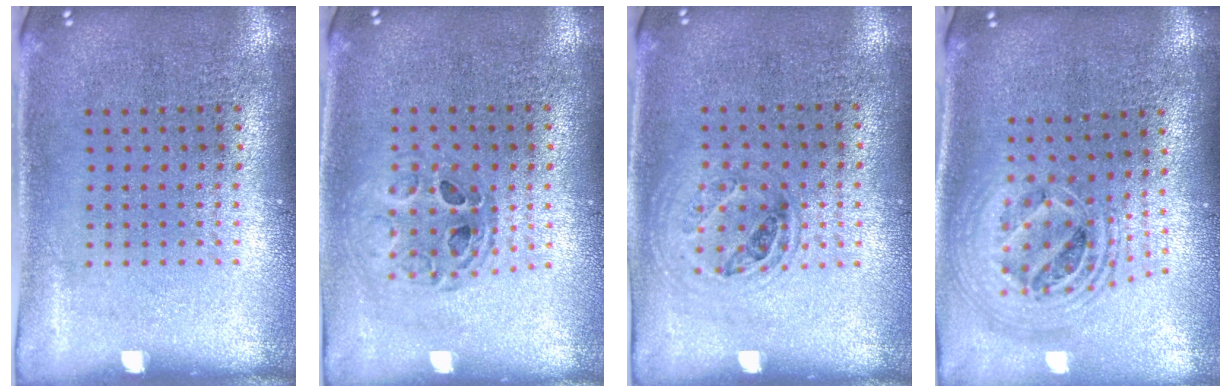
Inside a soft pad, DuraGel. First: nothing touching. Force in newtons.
{"total": 0.8, "press": 0.7, "slide": 0.1}
{"total": 1.0, "press": 0.9, "slide": 0.3}
{"total": 2.3, "press": 1.8, "slide": 1.5}